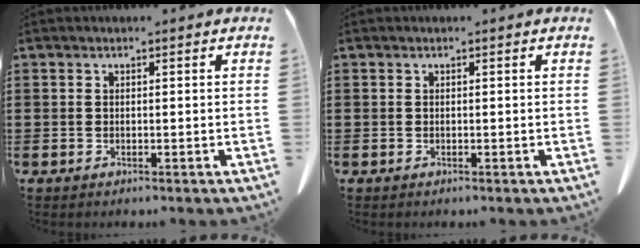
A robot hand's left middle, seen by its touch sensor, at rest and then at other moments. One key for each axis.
{"total": 0.0}